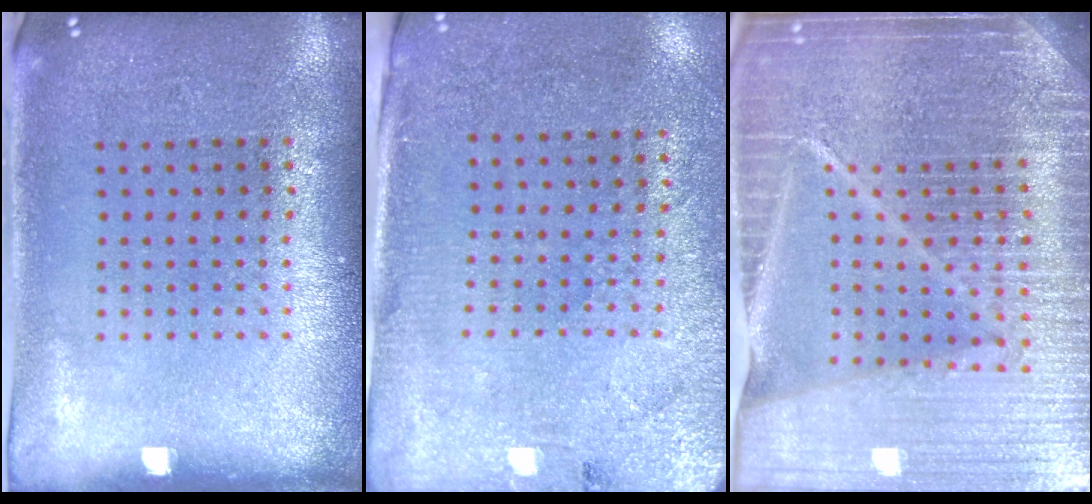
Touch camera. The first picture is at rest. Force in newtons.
{"total": 2.7, "press": 2.4, "slide": 1.3}
{"total": 6.7, "press": 5.7, "slide": 3.4}